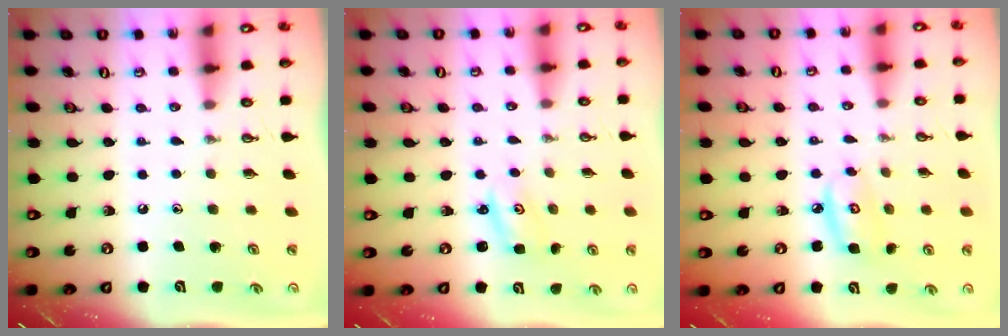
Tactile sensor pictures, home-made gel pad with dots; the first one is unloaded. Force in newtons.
{"total": 2.2, "press": 2.2, "slide": 0.2}
{"total": 5.3, "press": 5.3, "slide": 0.3}